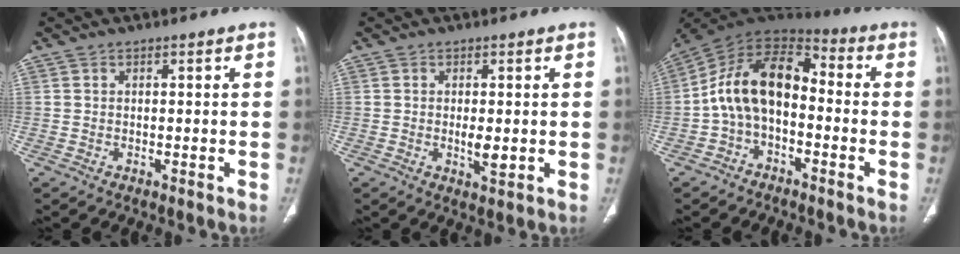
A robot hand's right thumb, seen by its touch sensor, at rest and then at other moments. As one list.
[{"total": 3.1, "force": [-0.2, 1.2, 2.9], "torque": [-0.051, -0.007, -0.004]}, {"total": 13.7, "force": [-1.9, 8.6, 10.6], "torque": [-0.172, 0.061, -0.046]}]